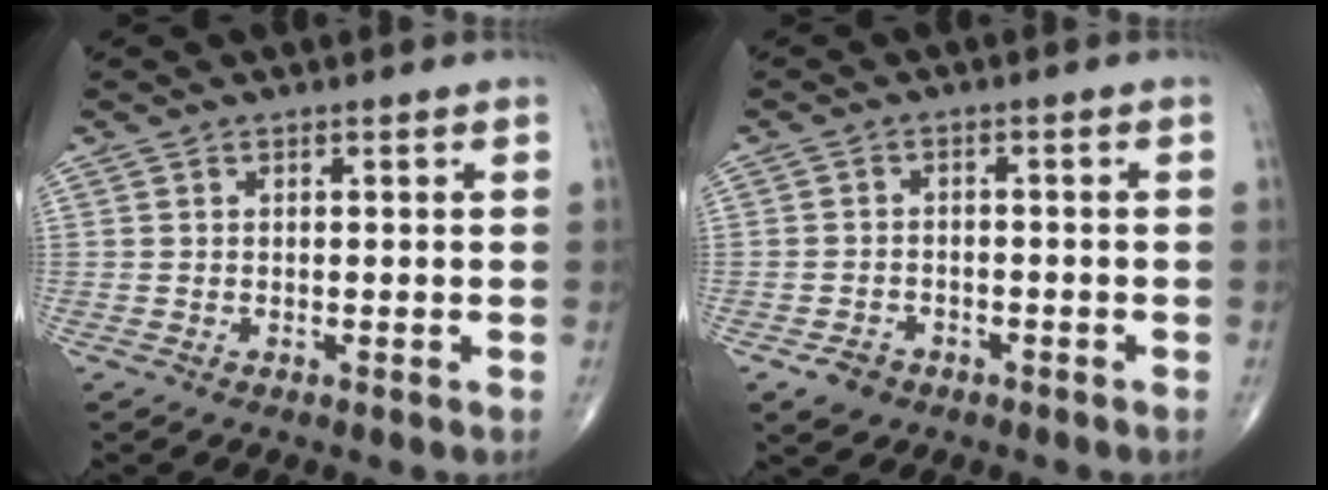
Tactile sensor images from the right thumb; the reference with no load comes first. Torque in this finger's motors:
{"motor_torque": [-0.33, 0.17, 0.19, 0.14, -0.02]}